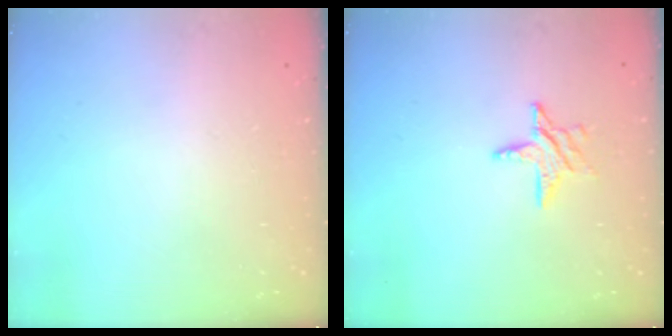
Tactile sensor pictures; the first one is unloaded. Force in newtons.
{"total": 7.3, "press": 7.2, "slide": 0.6}